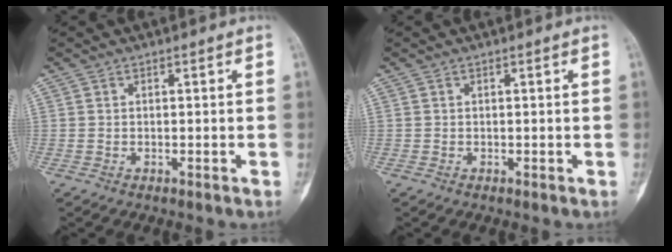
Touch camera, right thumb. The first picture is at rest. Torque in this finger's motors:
{"motor_torque": [-0.17, -0.17, 0.09, 0.15, 0.12]}